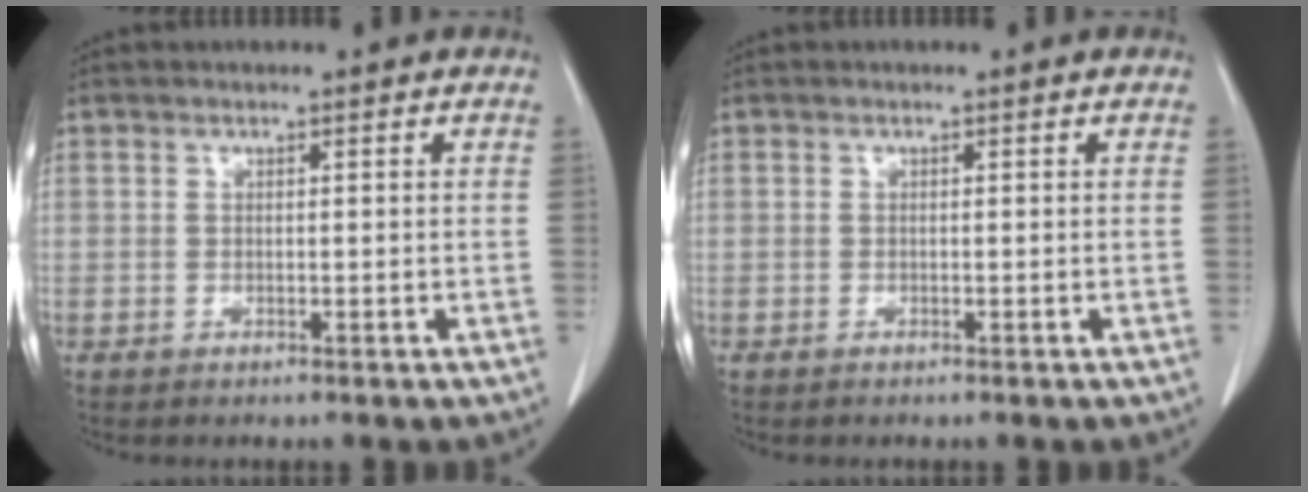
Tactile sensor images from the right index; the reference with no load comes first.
{"total": 0.0}